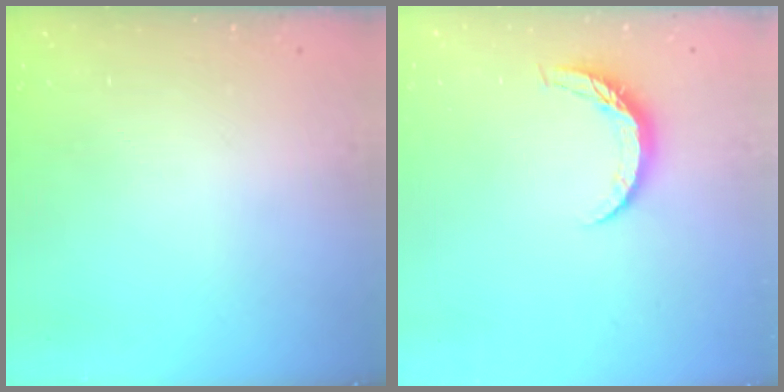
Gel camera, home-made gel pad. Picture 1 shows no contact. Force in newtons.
{"total": 6.6, "press": 6.5, "slide": 0.6}